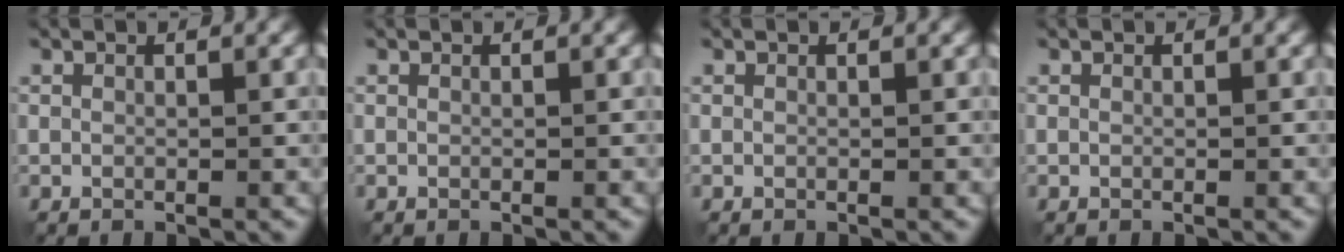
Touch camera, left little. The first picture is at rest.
{"total": 0.0}
{"total": 0.0}
{"total": 0.0}